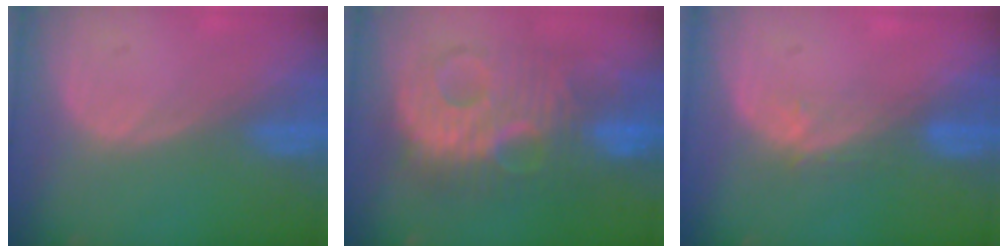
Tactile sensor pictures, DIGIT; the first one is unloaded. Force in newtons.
{"total": 11.4, "press": 11.4, "slide": 0.7}
{"total": 2.9, "press": 2.4, "slide": 1.7}